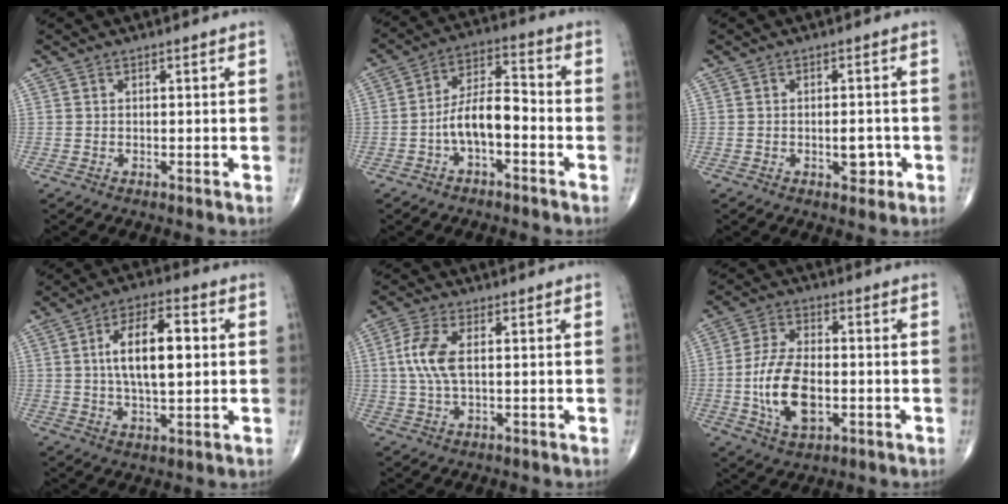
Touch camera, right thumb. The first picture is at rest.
{"total": 9.0, "force": [-2.9, 4.1, 7.5], "torque": [-0.127, 0.045, -0.059]}
{"total": 3.5, "force": [-1.1, 1.9, 2.8], "torque": [-0.025, 0.003, -0.011]}
{"total": 12.6, "force": [1.7, 5.4, 11.3], "torque": [-0.184, 0.008, 0.026]}
{"total": 6.9, "force": [0.9, 3.1, 6.2], "torque": [-0.153, 0.009, 0.017]}
{"total": 12.4, "force": [-2.1, 6.6, 10.3], "torque": [-0.196, 0.005, -0.037]}